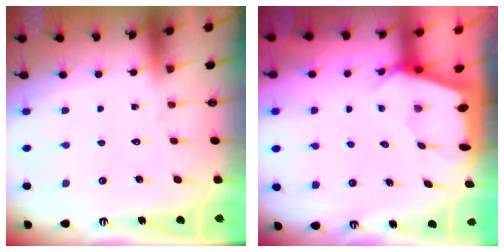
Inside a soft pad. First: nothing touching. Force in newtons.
{"total": 2.2, "press": 2.2, "slide": 0.3}